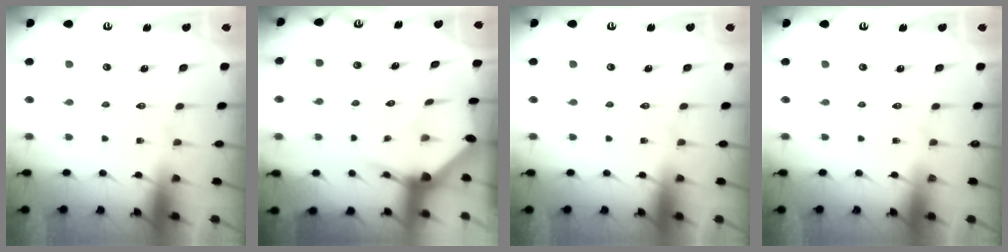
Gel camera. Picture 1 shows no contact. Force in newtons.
{"total": 3.3, "press": 3.3, "slide": 0.1}
{"total": 0.0}
{"total": 0.0}